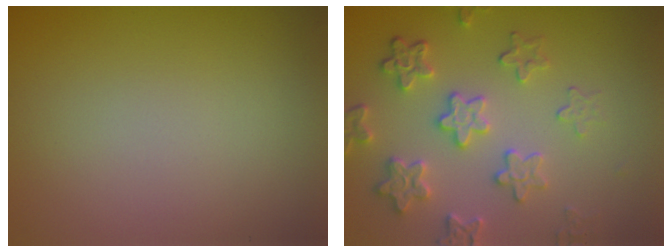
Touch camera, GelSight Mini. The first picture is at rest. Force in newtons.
{"total": 4.7, "press": 4.0, "slide": 2.5}